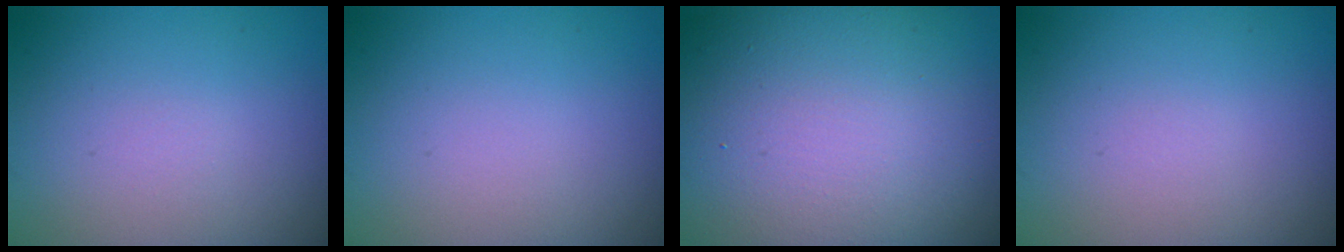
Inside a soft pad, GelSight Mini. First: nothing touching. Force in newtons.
{"total": 0.0}
{"total": 19.0, "press": 18.9, "slide": 1.1}
{"total": 0.0}